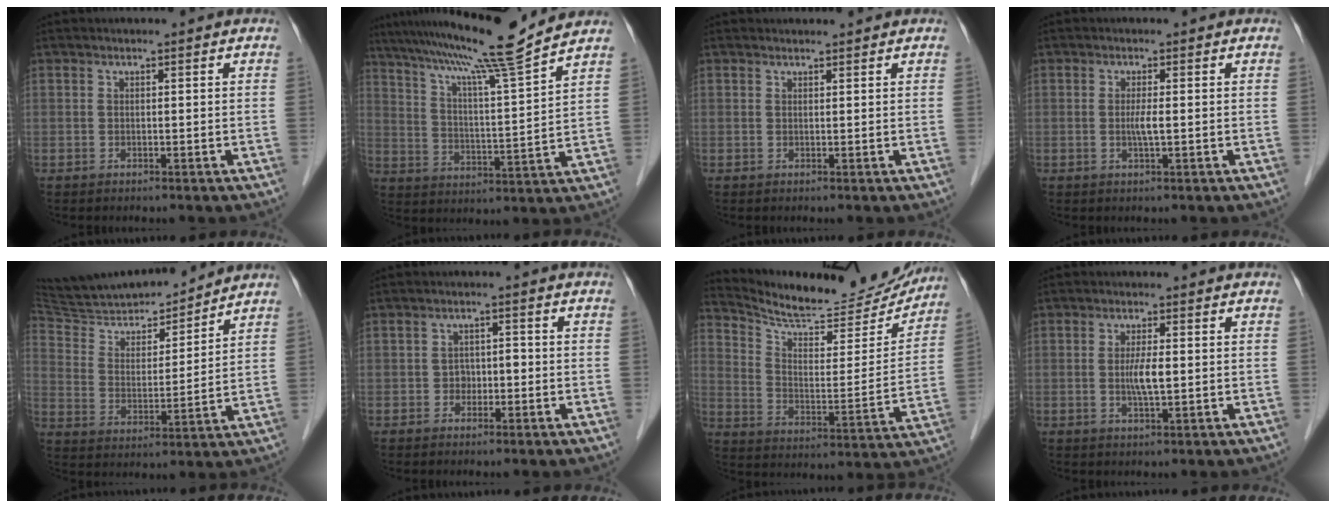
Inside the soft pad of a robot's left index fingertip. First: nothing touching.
{"total": 15.0, "force": [12.9, -2.4, 7.2], "torque": [-0.129, -0.011, 0.203]}
{"total": 1.3, "force": [1.3, 0.2, 0.1], "torque": [-0.009, 0.009, 0.021]}
{"total": 1.9, "force": [-0.1, 0.0, 1.9], "torque": [-0.039, -0.002, -0.003]}
{"total": 17.6, "force": [16.4, 2.7, 5.6], "torque": [-0.098, 0.008, 0.280]}
{"total": 2.1, "force": [-0.7, 1.7, 1.1], "torque": [-0.013, 0.011, -0.011]}
{"total": 20.4, "force": [19.2, 3.8, 5.6], "torque": [-0.091, -0.036, 0.274]}
{"total": 3.4, "force": [-0.1, 0.4, 3.3], "torque": [-0.066, -0.004, -0.001]}